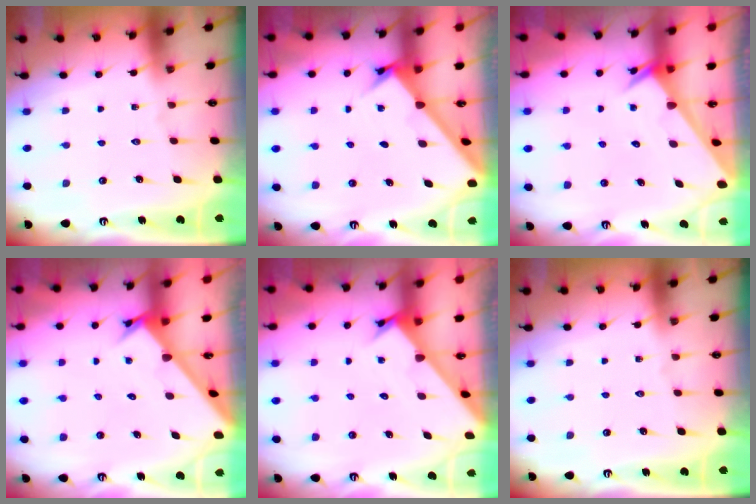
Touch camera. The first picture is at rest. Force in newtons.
{"total": 3.1, "press": 3.1, "slide": 0.2}
{"total": 2.3, "press": 2.3, "slide": 0.1}
{"total": 2.7, "press": 2.7, "slide": 0.3}
{"total": 2.3, "press": 2.3, "slide": 0.1}
{"total": 0.0}